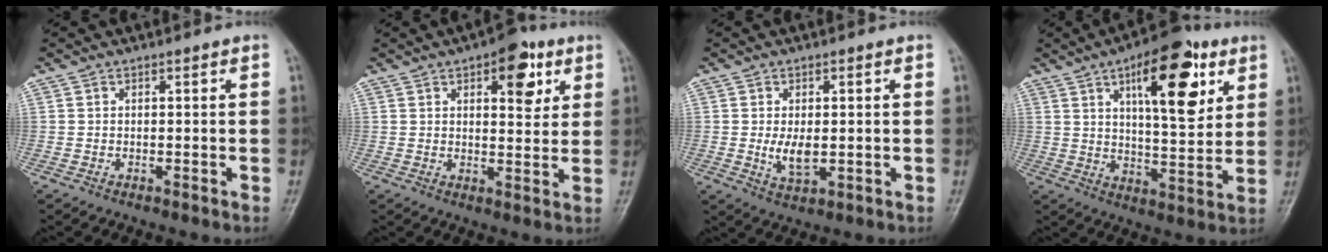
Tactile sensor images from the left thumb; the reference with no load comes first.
{"total": 8.9, "force": [4.2, 4.3, 6.6], "torque": [-0.056, -0.014, 0.051]}
{"total": 4.7, "force": [-0.2, 2.4, 4.0], "torque": [-0.068, -0.011, 0.001]}
{"total": 17.5, "force": [7.7, 6.9, 14.2], "torque": [-0.174, -0.028, 0.114]}